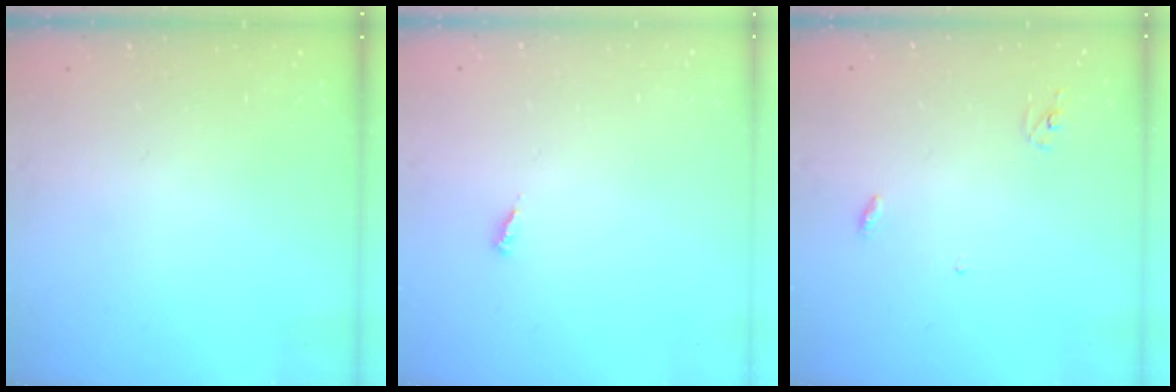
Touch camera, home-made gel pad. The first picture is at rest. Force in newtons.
{"total": 3.2, "press": 3.2, "slide": 0.3}
{"total": 2.8, "press": 2.8, "slide": 0.2}